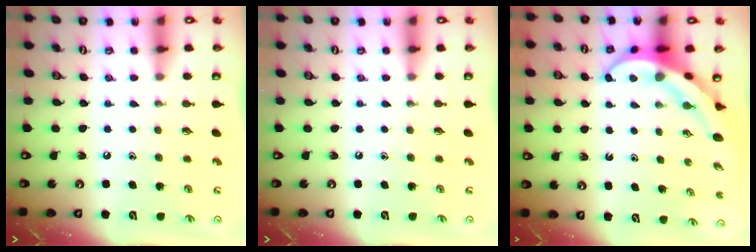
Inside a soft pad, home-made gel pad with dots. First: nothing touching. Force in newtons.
{"total": 0.0}
{"total": 7.0, "press": 6.9, "slide": 0.7}